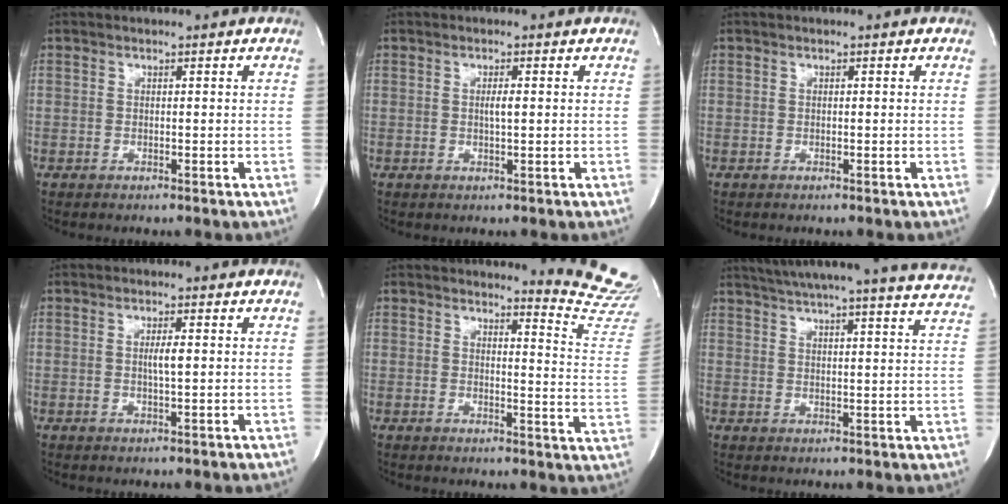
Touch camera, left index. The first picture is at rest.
{"total": 1.4, "force": [0.1, 0.1, 1.4], "torque": [-0.027, 0.000, 0.000]}
{"total": 0.0}
{"total": 2.1, "force": [0.1, 0.2, 2.1], "torque": [-0.039, -0.001, 0.001]}
{"total": 11.5, "force": [11.4, -1.6, 0.1], "torque": [0.006, -0.148, 0.103]}
{"total": 26.3, "force": [24.3, 0.5, 10.1], "torque": [-0.166, -0.055, 0.292]}